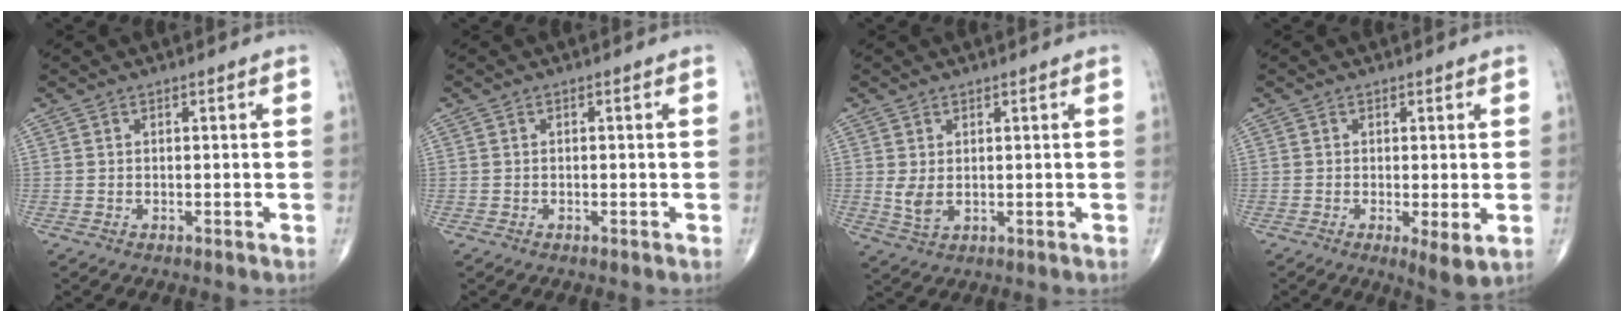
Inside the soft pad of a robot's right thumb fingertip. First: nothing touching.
{"total": 0.0}
{"total": 3.3, "force": [0.4, 1.9, 2.6], "torque": [-0.054, -0.006, 0.017]}
{"total": 4.3, "force": [-0.8, 1.1, 4.1], "torque": [-0.072, -0.017, -0.017]}